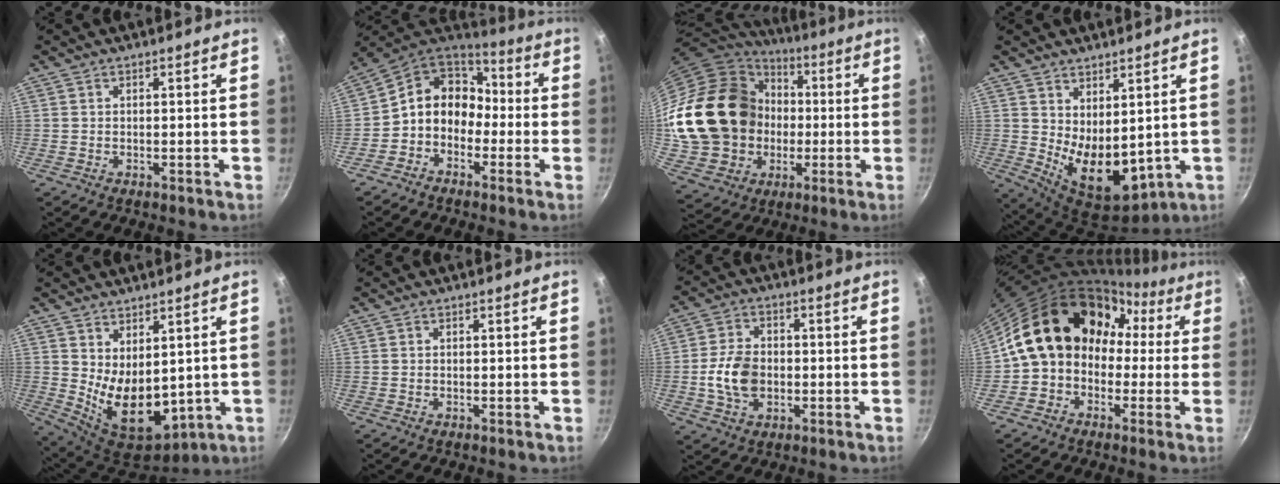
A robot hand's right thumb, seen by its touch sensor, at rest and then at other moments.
{"total": 11.2, "force": [-2.4, 9.4, 5.7], "torque": [-0.051, 0.050, -0.066]}
{"total": 23.7, "force": [1.2, 20.5, 11.9], "torque": [-0.202, 0.033, 0.047]}
{"total": 11.7, "force": [2.3, 6.7, 9.3], "torque": [-0.122, -0.047, 0.062]}
{"total": 12.4, "force": [1.6, 7.7, 9.7], "torque": [-0.130, -0.044, 0.056]}
{"total": 0.0}
{"total": 8.9, "force": [-1.2, 6.3, 6.2], "torque": [-0.105, 0.015, -0.025]}
{"total": 17.5, "force": [0.8, 14.2, 10.1], "torque": [-0.133, 0.062, -0.004]}